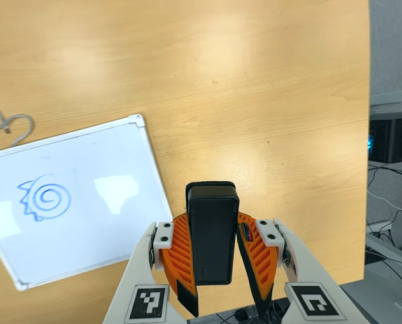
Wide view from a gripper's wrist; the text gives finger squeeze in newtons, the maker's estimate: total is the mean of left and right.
{"total": 7.9, "left": 6.5, "right": 9.3}